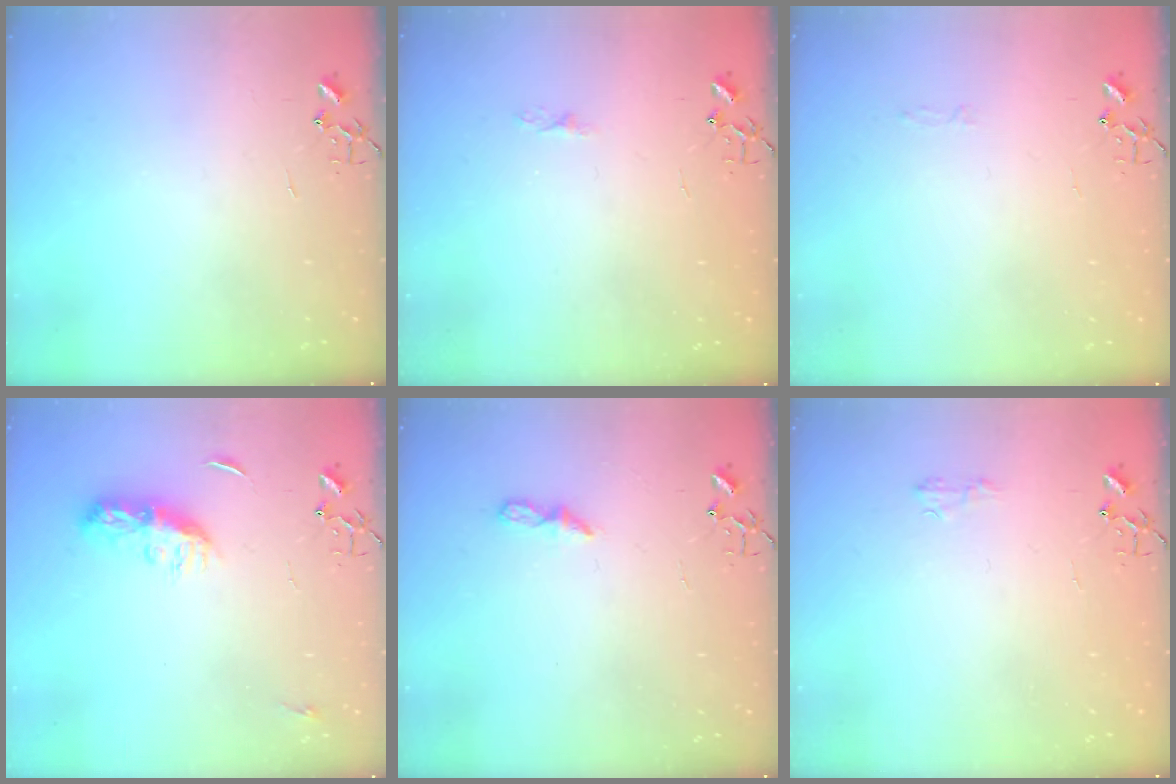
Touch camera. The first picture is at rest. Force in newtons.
{"total": 3.6, "press": 3.5, "slide": 0.5}
{"total": 2.8, "press": 2.8, "slide": 0.4}
{"total": 9.4, "press": 9.4, "slide": 0.3}
{"total": 5.5, "press": 5.5, "slide": 0.5}
{"total": 5.2, "press": 5.2, "slide": 0.7}